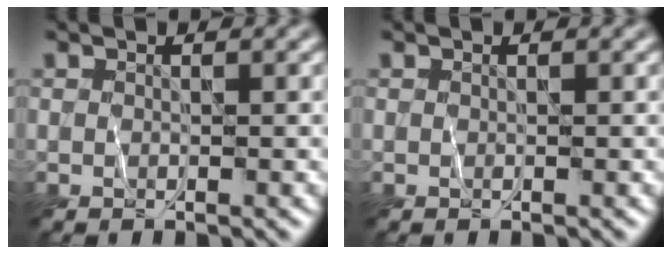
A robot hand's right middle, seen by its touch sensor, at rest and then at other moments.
{"total": 0.0}